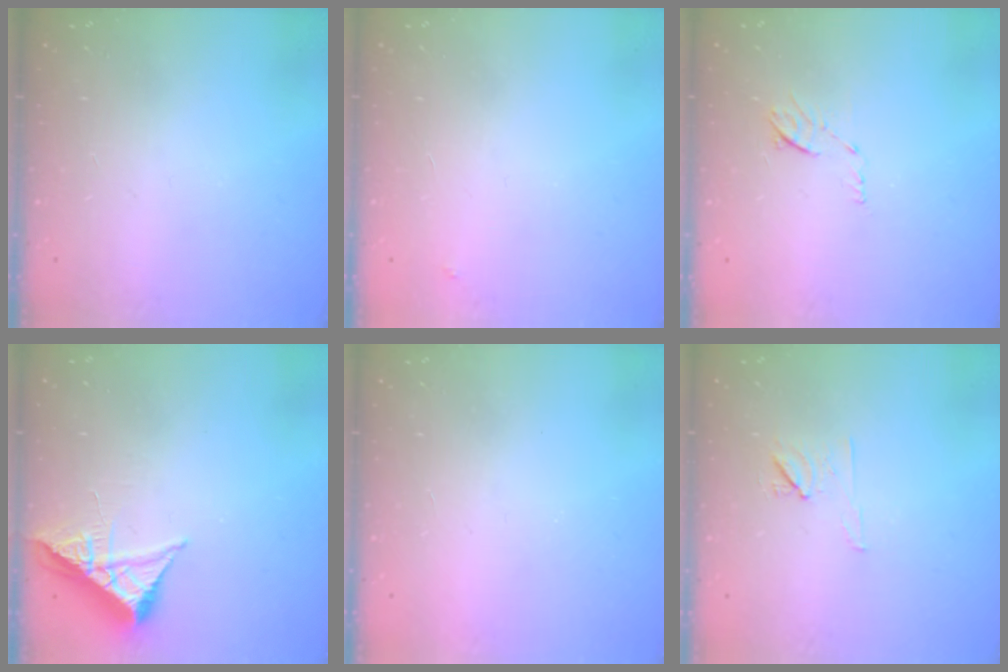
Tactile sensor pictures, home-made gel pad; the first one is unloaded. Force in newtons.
{"total": 3.8, "press": 3.8, "slide": 0.2}
{"total": 5.7, "press": 5.6, "slide": 0.8}
{"total": 6.5, "press": 6.5, "slide": 0.7}
{"total": 1.7, "press": 1.6, "slide": 0.1}
{"total": 7.3, "press": 7.2, "slide": 1.3}